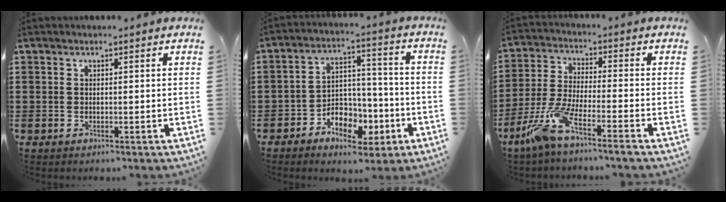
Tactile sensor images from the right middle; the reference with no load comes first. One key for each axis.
{"total": 6.7, "fx": -3.6, "fy": 4.5, "fz": 3.5, "tx": -0.043, "ty": 0.015, "tz": -0.066}
{"total": 7.7, "fx": -5.8, "fy": 0.7, "fz": 5.1, "tx": -0.128, "ty": -0.017, "tz": -0.118}